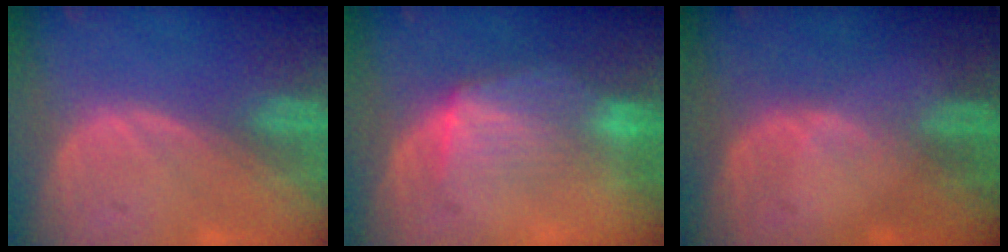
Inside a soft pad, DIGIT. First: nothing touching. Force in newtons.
{"total": 6.9, "press": 6.4, "slide": 2.7}
{"total": 1.1, "press": 0.8, "slide": 0.8}